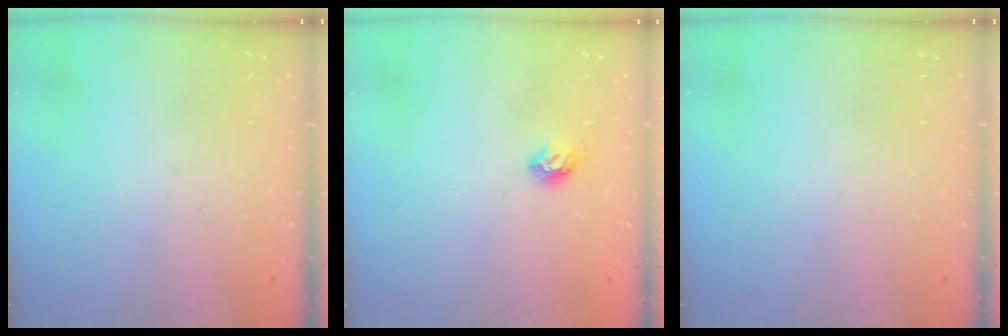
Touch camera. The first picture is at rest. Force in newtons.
{"total": 6.6, "press": 6.6, "slide": 0.9}
{"total": 0.0}